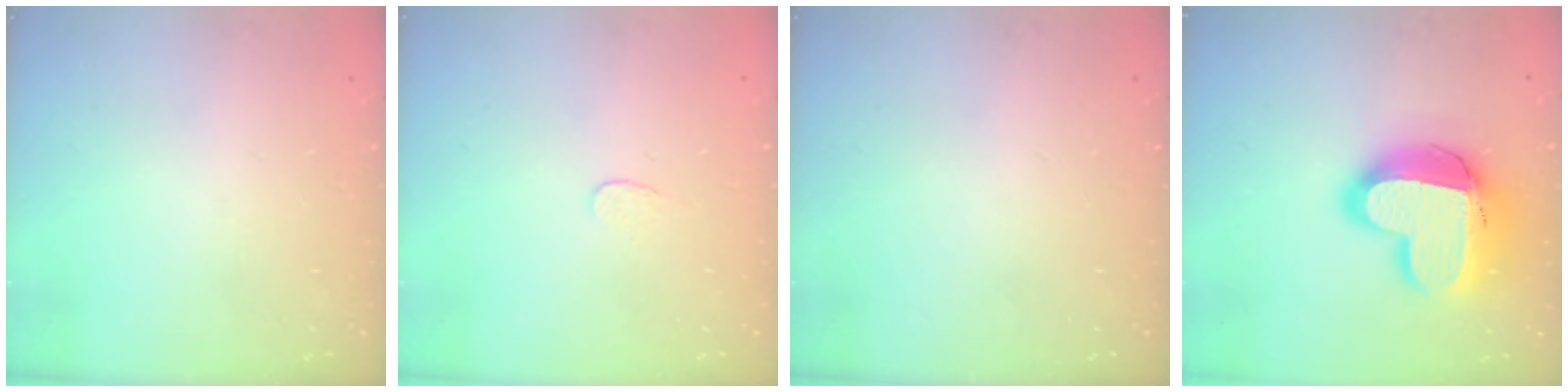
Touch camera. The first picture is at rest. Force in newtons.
{"total": 3.0, "press": 3.0, "slide": 0.2}
{"total": 0.0}
{"total": 18.9, "press": 18.9, "slide": 1.6}